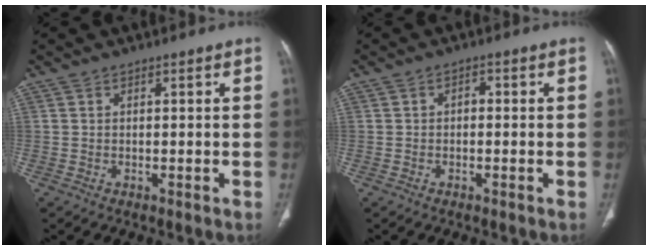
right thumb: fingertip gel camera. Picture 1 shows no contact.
{"total": 1.2, "force": [-0.2, 0.9, 0.8], "torque": [-0.006, 0.004, -0.007]}